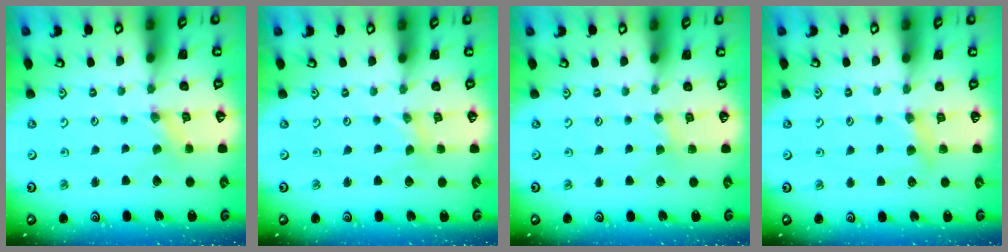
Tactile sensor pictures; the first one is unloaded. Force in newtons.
{"total": 0.0}
{"total": 1.2, "press": 1.2, "slide": 0.3}
{"total": 5.4, "press": 5.4, "slide": 0.5}